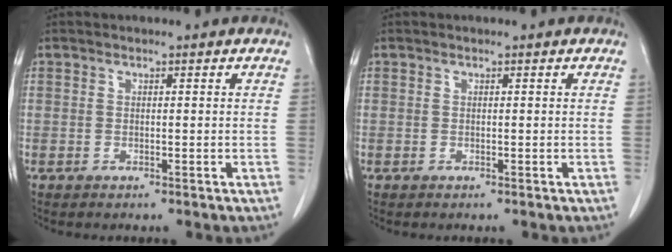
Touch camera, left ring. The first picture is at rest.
{"total": 0.0}